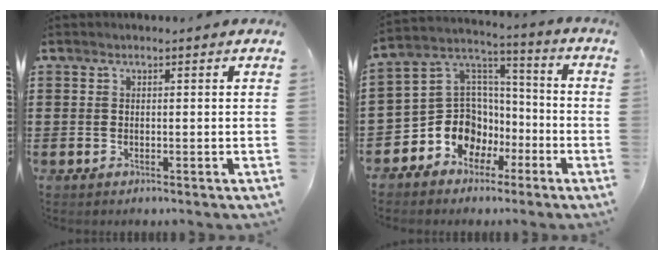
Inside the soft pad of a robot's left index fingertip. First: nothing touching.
{"total": 9.8, "force": [-4.2, 8.5, 2.2], "torque": [-0.089, -0.005, -0.075]}